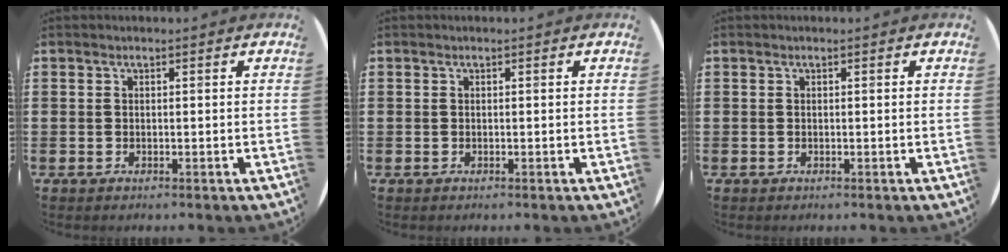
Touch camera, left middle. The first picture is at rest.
{"total": 0.0}
{"total": 0.0}